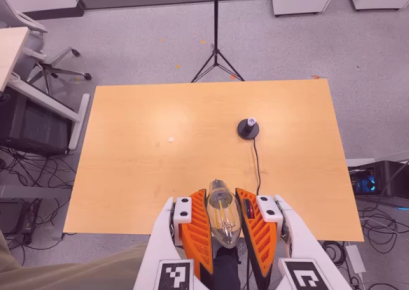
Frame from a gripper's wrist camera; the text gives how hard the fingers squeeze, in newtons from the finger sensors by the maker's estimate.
{"total": 20.6, "left": 22.3, "right": 18.8}